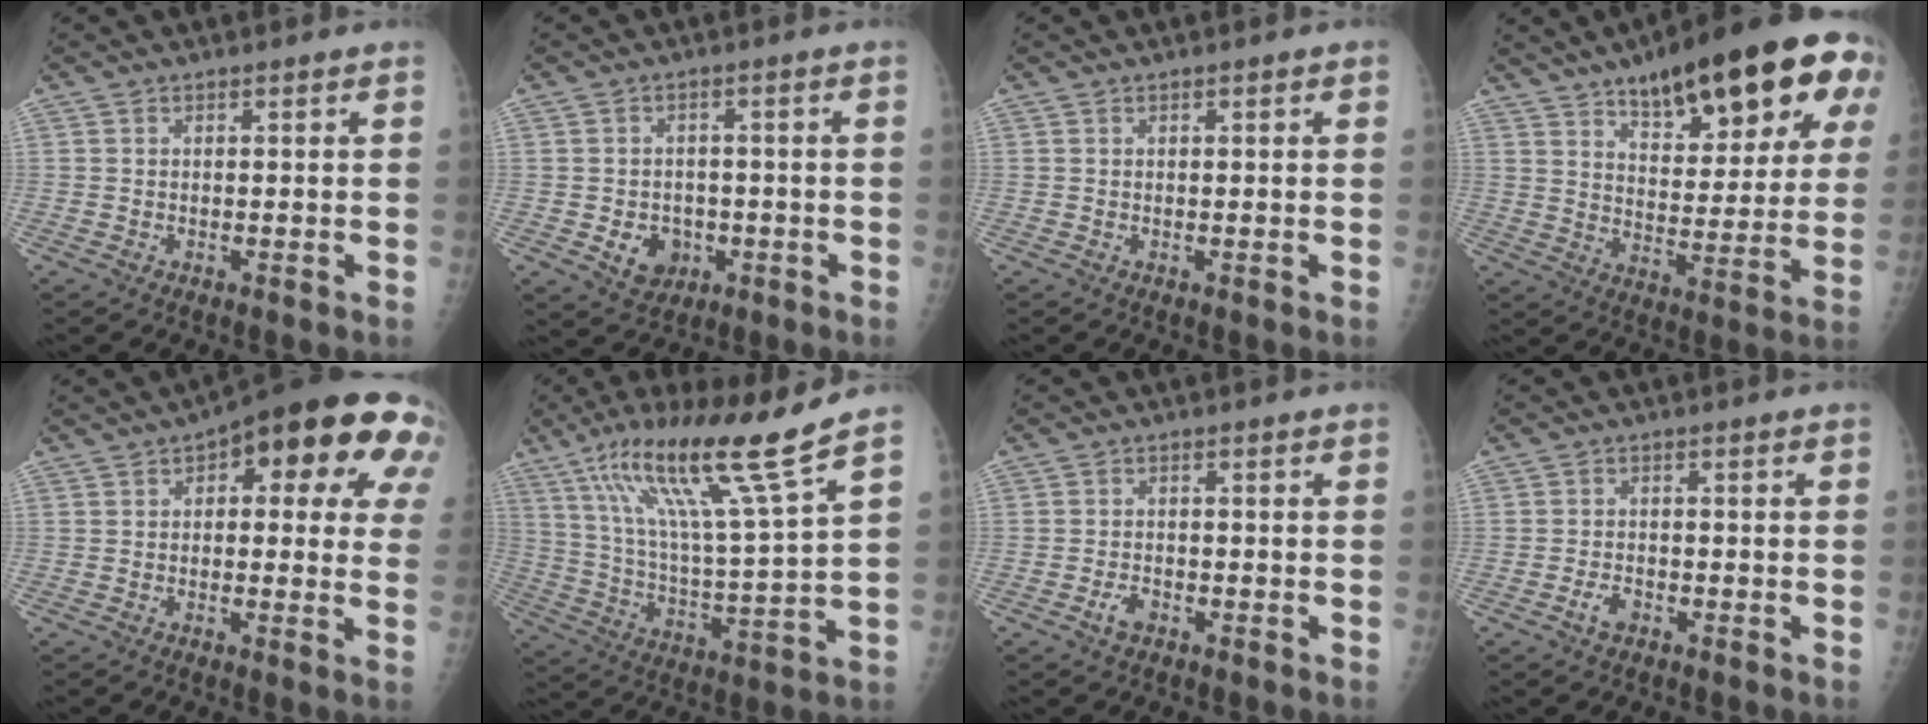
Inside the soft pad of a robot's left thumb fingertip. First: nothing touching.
{"total": 5.9, "force": [-1.7, 4.9, 2.9], "torque": [-0.020, 0.008, -0.017]}
{"total": 0.9, "force": [0.4, 0.2, 0.8], "torque": [-0.014, 0.002, 0.005]}
{"total": 25.6, "force": [13.8, 9.1, 19.5], "torque": [-0.243, -0.023, 0.200]}
{"total": 21.4, "force": [8.3, 8.8, 17.7], "torque": [-0.193, 0.016, 0.096]}
{"total": 18.7, "force": [12.4, -0.4, 13.9], "torque": [-0.233, -0.058, 0.221]}
{"total": 2.3, "force": [-1.3, 1.4, 1.4], "torque": [-0.025, 0.009, -0.022]}
{"total": 2.4, "force": [-1.4, 1.4, 1.4], "torque": [-0.027, 0.010, -0.023]}